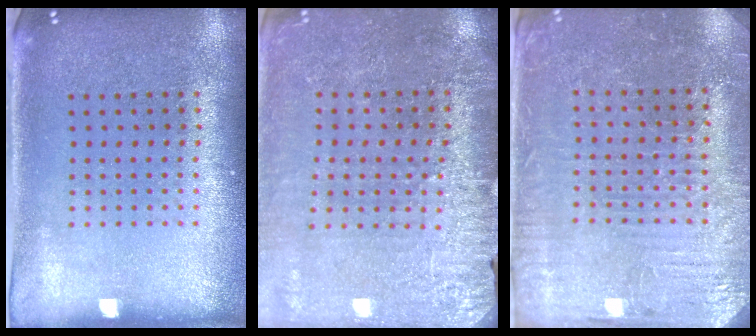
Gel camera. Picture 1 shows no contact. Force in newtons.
{"total": 2.9, "press": 2.9, "slide": 0.3}
{"total": 3.4, "press": 3.4, "slide": 0.6}